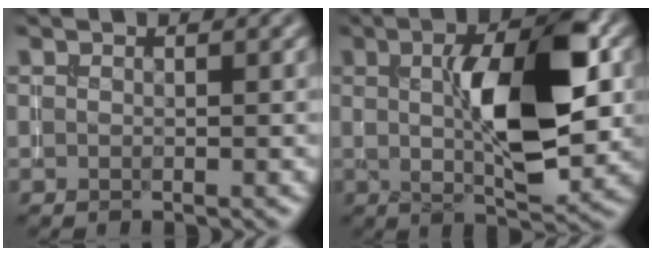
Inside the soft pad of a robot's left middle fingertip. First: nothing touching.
{"total": 9.3, "force": [1.2, 2.9, 8.7], "torque": [-0.128, 0.008, 0.018]}